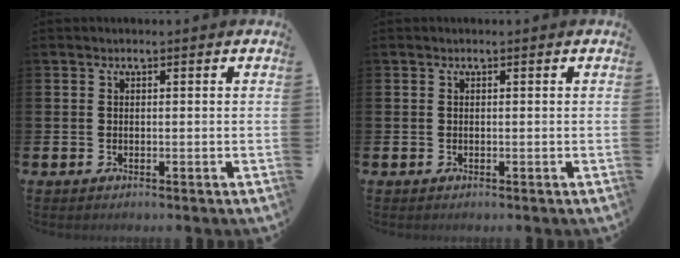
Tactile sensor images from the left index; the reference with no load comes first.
{"total": 0.0}